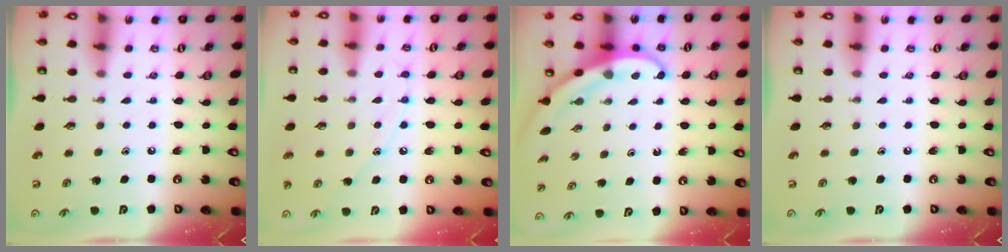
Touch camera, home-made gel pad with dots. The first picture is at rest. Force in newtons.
{"total": 8.0, "press": 7.9, "slide": 0.6}
{"total": 3.8, "press": 3.7, "slide": 0.3}
{"total": 0.0}